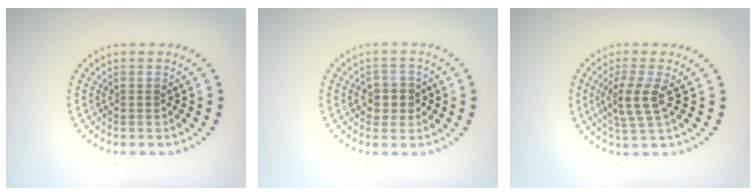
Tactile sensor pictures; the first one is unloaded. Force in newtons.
{"total": 2.4, "press": 2.3, "slide": 0.9}
{"total": 3.2, "press": 2.9, "slide": 1.5}